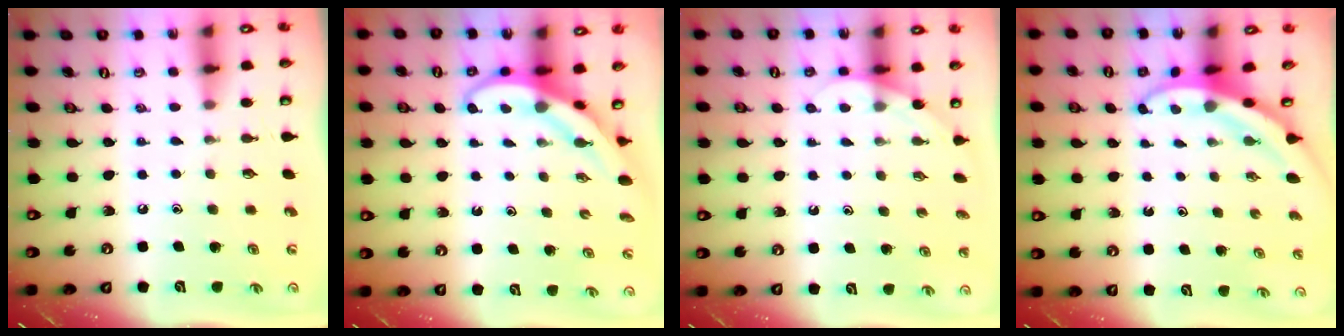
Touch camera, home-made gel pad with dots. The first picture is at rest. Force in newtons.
{"total": 4.0, "press": 4.0, "slide": 0.4}
{"total": 3.3, "press": 3.3, "slide": 0.2}
{"total": 3.8, "press": 3.7, "slide": 0.5}